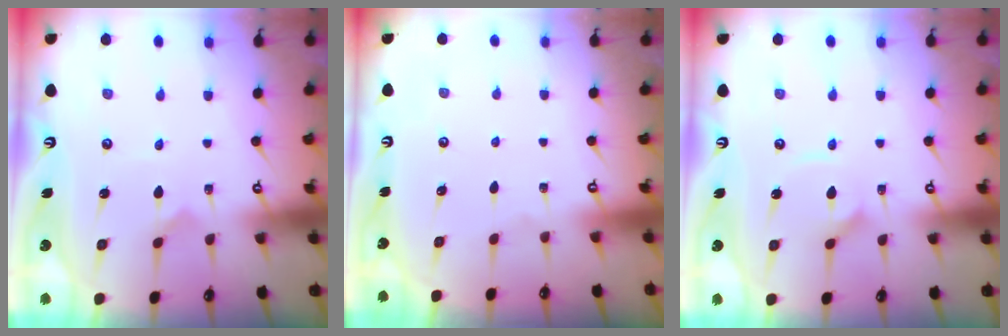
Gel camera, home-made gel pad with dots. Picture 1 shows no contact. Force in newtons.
{"total": 0.0}
{"total": 5.3, "press": 5.3, "slide": 0.4}